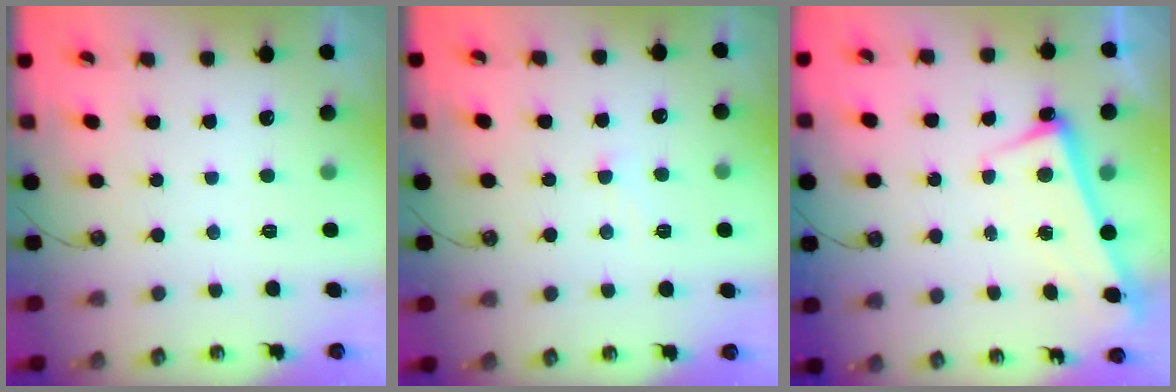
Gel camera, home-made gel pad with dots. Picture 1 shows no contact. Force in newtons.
{"total": 2.0, "press": 2.0, "slide": 0.5}
{"total": 2.5, "press": 2.5, "slide": 0.7}